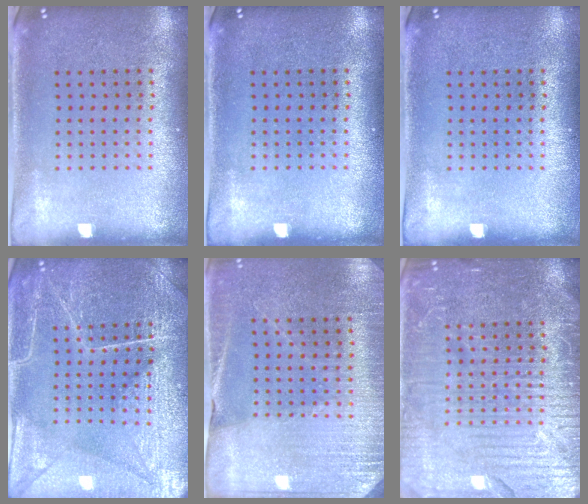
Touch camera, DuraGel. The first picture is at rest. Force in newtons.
{"total": 0.0}
{"total": 0.0}
{"total": 4.1, "press": 4.1, "slide": 0.4}
{"total": 2.8, "press": 2.8, "slide": 0.2}
{"total": 7.2, "press": 7.1, "slide": 0.9}